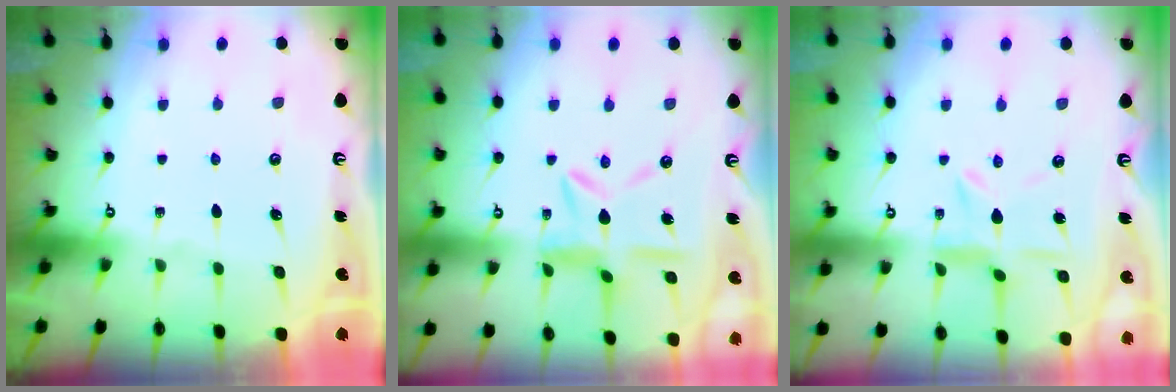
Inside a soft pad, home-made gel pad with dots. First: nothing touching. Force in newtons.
{"total": 9.2, "press": 9.1, "slide": 0.9}
{"total": 5.6, "press": 5.6, "slide": 0.5}